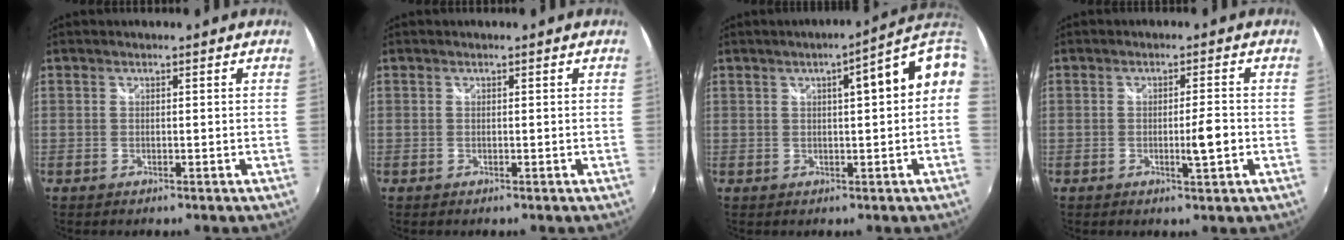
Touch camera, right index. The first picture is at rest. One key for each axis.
{"total": 0.0}
{"total": 9.6, "fx": 1.8, "fy": 1.2, "fz": 9.3, "tx": -0.103, "ty": 0.030, "tz": 0.035}
{"total": 3.6, "fx": -0.9, "fy": -0.1, "fz": 3.5, "tx": -0.058, "ty": -0.001, "tz": -0.013}